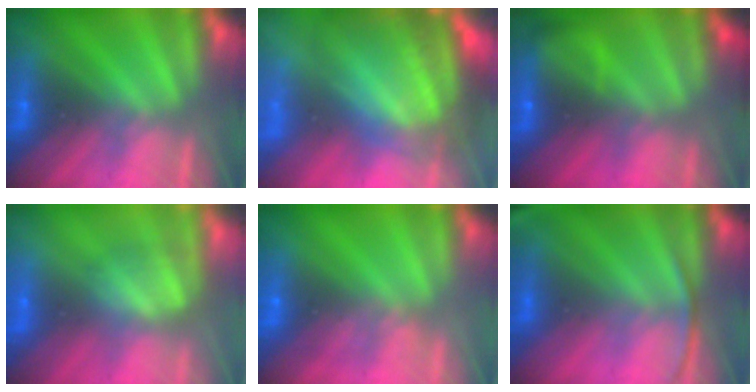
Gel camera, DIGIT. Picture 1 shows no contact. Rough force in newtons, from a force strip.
{"total": 11.0}
{"total": 5.9}
{"total": 6.5}
{"total": 5.1}
{"total": 2.5}